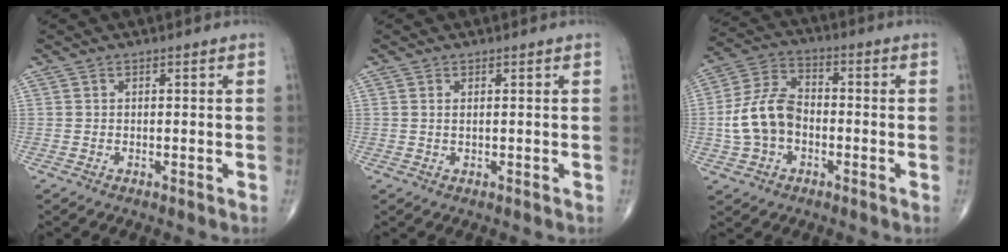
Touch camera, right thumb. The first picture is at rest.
{"total": 0.6, "force": [0.2, 0.2, 0.6], "torque": [-0.013, 0.000, 0.005]}
{"total": 11.2, "force": [-1.9, 7.8, 7.9], "torque": [-0.148, 0.036, -0.043]}